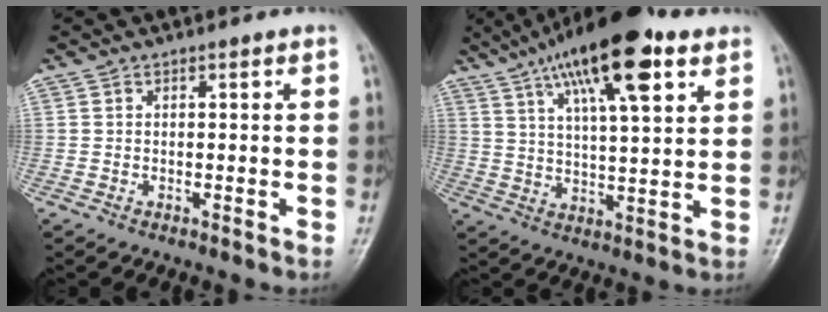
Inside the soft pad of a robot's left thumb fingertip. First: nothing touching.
{"total": 18.6, "force": [10.0, 5.6, 14.7], "torque": [-0.227, -0.016, 0.164]}